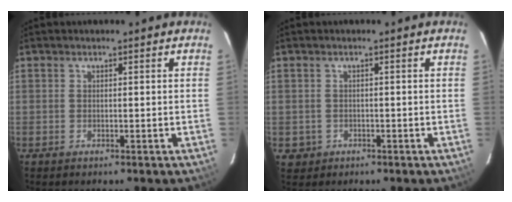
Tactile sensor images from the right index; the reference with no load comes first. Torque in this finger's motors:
{"motor_torque": [0.10, -0.01, -0.05, -0.03]}